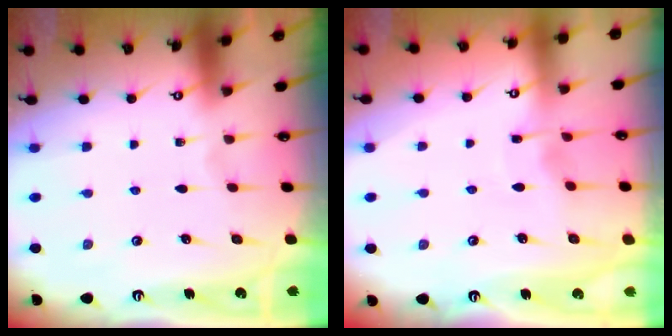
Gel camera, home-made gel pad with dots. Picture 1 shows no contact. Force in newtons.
{"total": 3.3, "press": 3.3, "slide": 0.4}